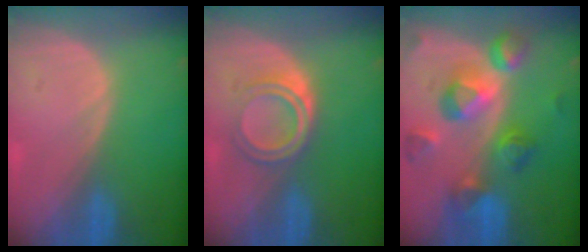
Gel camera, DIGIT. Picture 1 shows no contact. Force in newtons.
{"total": 4.7, "press": 4.3, "slide": 2.1}
{"total": 10.5, "press": 9.4, "slide": 4.8}